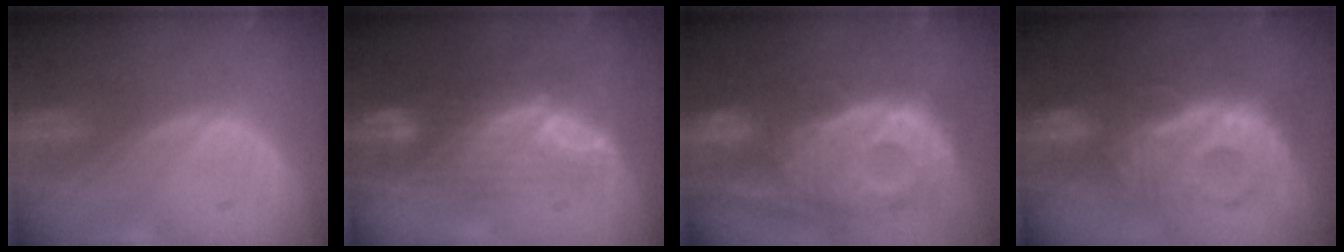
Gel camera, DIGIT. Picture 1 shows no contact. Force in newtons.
{"total": 7.4, "press": 7.2, "slide": 1.6}
{"total": 13.4, "press": 11.6, "slide": 6.6}
{"total": 9.4, "press": 9.4, "slide": 0.8}